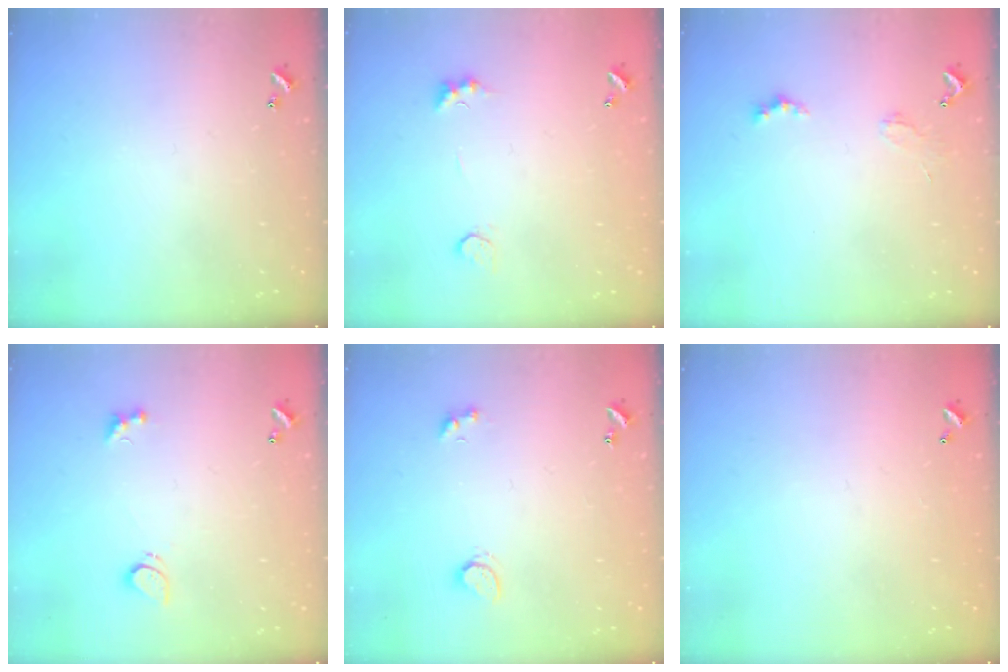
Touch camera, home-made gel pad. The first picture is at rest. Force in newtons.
{"total": 2.7, "press": 2.6, "slide": 0.8}
{"total": 1.5, "press": 1.5, "slide": 0.5}
{"total": 3.1, "press": 2.8, "slide": 1.3}
{"total": 2.7, "press": 2.1, "slide": 1.6}
{"total": 2.8, "press": 2.8, "slide": 0.1}